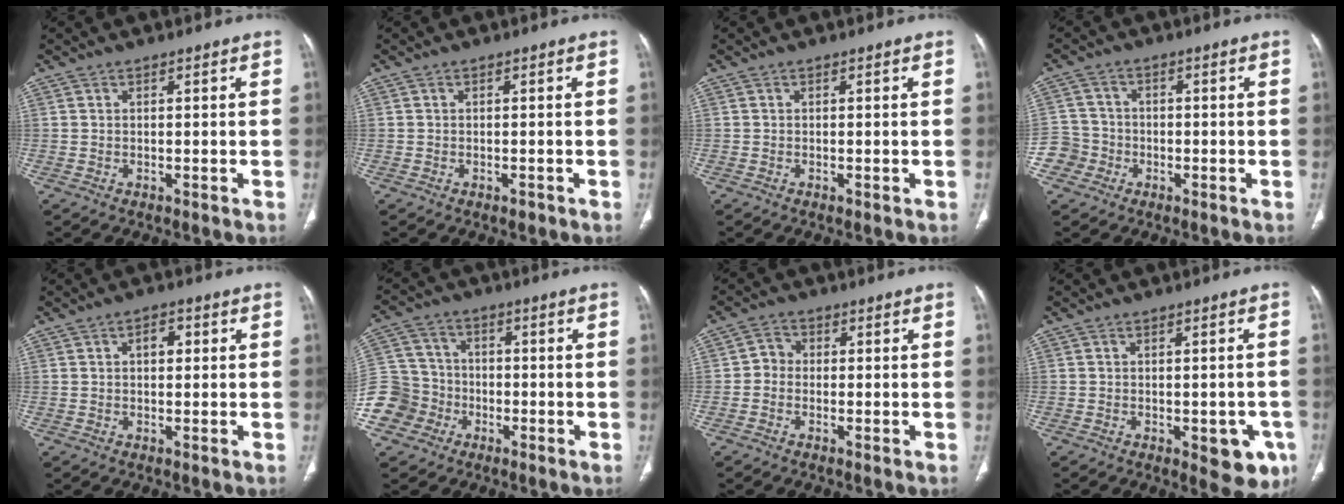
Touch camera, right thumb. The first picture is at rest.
{"total": 0.8, "force": [-0.6, 0.4, 0.3], "torque": [-0.001, 0.000, -0.007]}
{"total": 0.0}
{"total": 5.6, "force": [-2.4, 5.1, 0.0], "torque": [0.022, 0.019, -0.051]}
{"total": 3.3, "force": [0.8, 2.0, 2.4], "torque": [-0.025, 0.006, 0.013]}
{"total": 12.4, "force": [-5.0, 11.1, 2.5], "torque": [-0.047, 0.050, -0.090]}
{"total": 2.8, "force": [-0.6, 2.5, 1.1], "torque": [-0.004, 0.008, -0.022]}
{"total": 7.3, "force": [-2.9, 3.6, 5.7], "torque": [-0.035, 0.001, -0.029]}